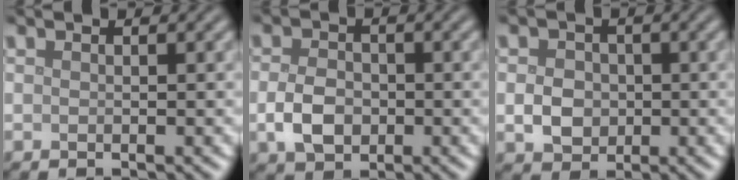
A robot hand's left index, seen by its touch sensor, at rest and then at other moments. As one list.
[{"total": 3.5, "force": [-0.8, 2.6, 2.3], "torque": [-0.047, -0.002, -0.018]}, {"total": 2.9, "force": [-0.3, 2.4, 1.5], "torque": [-0.026, -0.001, -0.009]}]